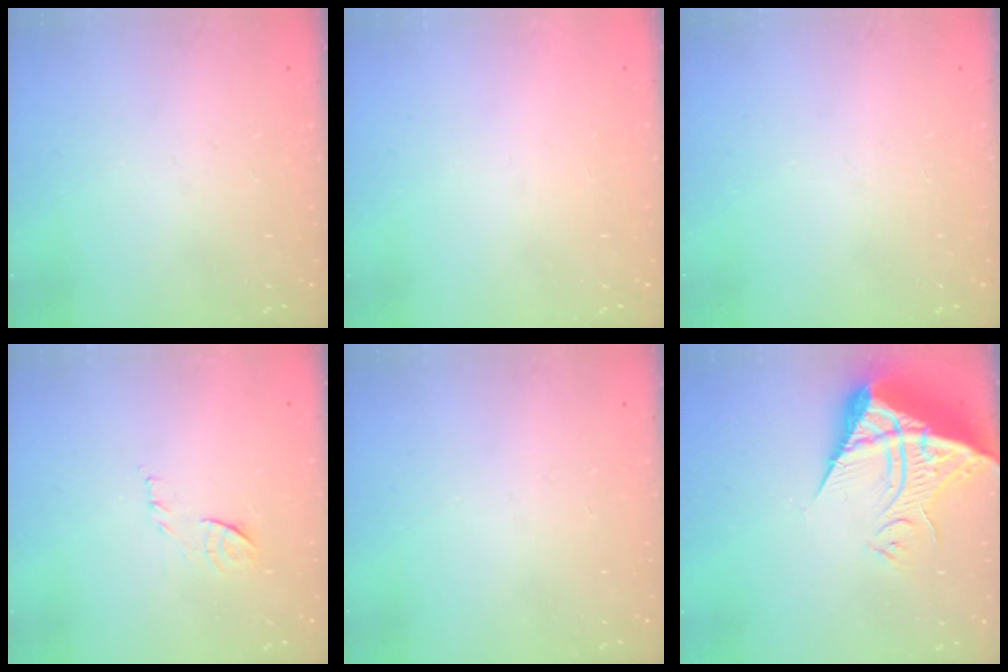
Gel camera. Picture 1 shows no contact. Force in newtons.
{"total": 1.6, "press": 1.6, "slide": 0.1}
{"total": 0.0}
{"total": 7.8, "press": 7.7, "slide": 0.7}
{"total": 0.0}
{"total": 13.9, "press": 13.9, "slide": 1.3}